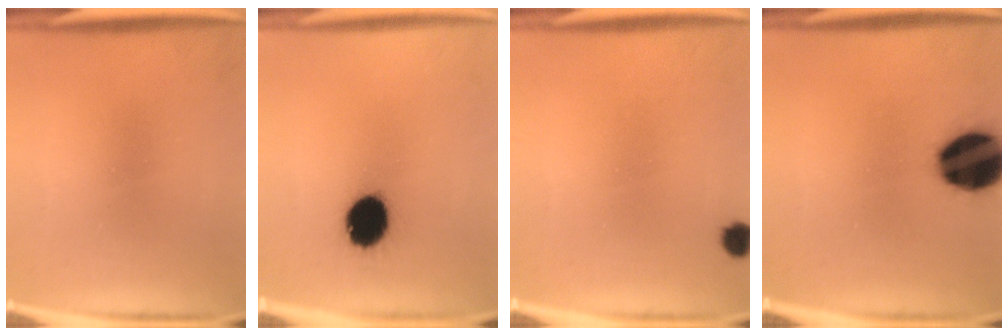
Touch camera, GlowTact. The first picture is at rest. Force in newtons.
{"total": 11.7}
{"total": 2.3}
{"total": 19.5}